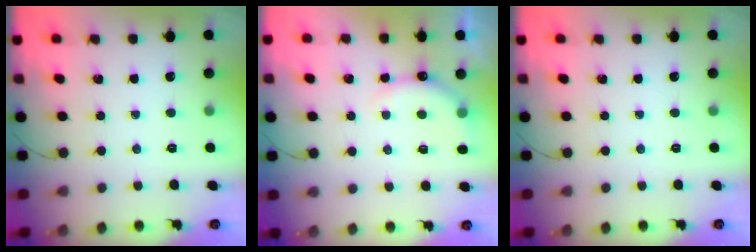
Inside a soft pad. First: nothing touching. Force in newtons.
{"total": 6.4, "press": 6.4, "slide": 0.5}
{"total": 0.0}